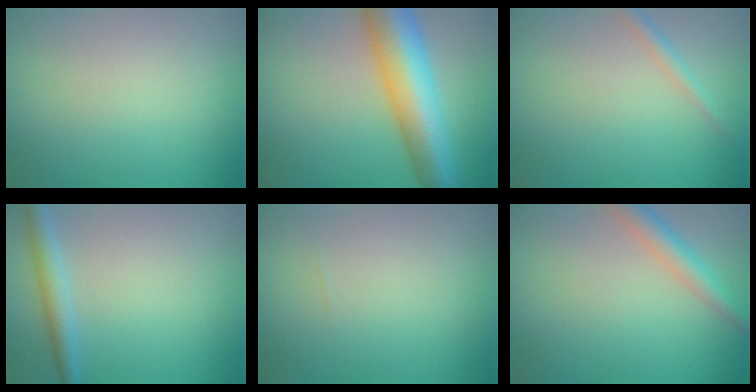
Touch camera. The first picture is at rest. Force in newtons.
{"total": 10.4, "press": 10.4, "slide": 0.3}
{"total": 1.3, "press": 1.3, "slide": 0.0}
{"total": 2.6, "press": 2.6, "slide": 0.0}
{"total": 0.0}
{"total": 3.1, "press": 3.1, "slide": 0.2}